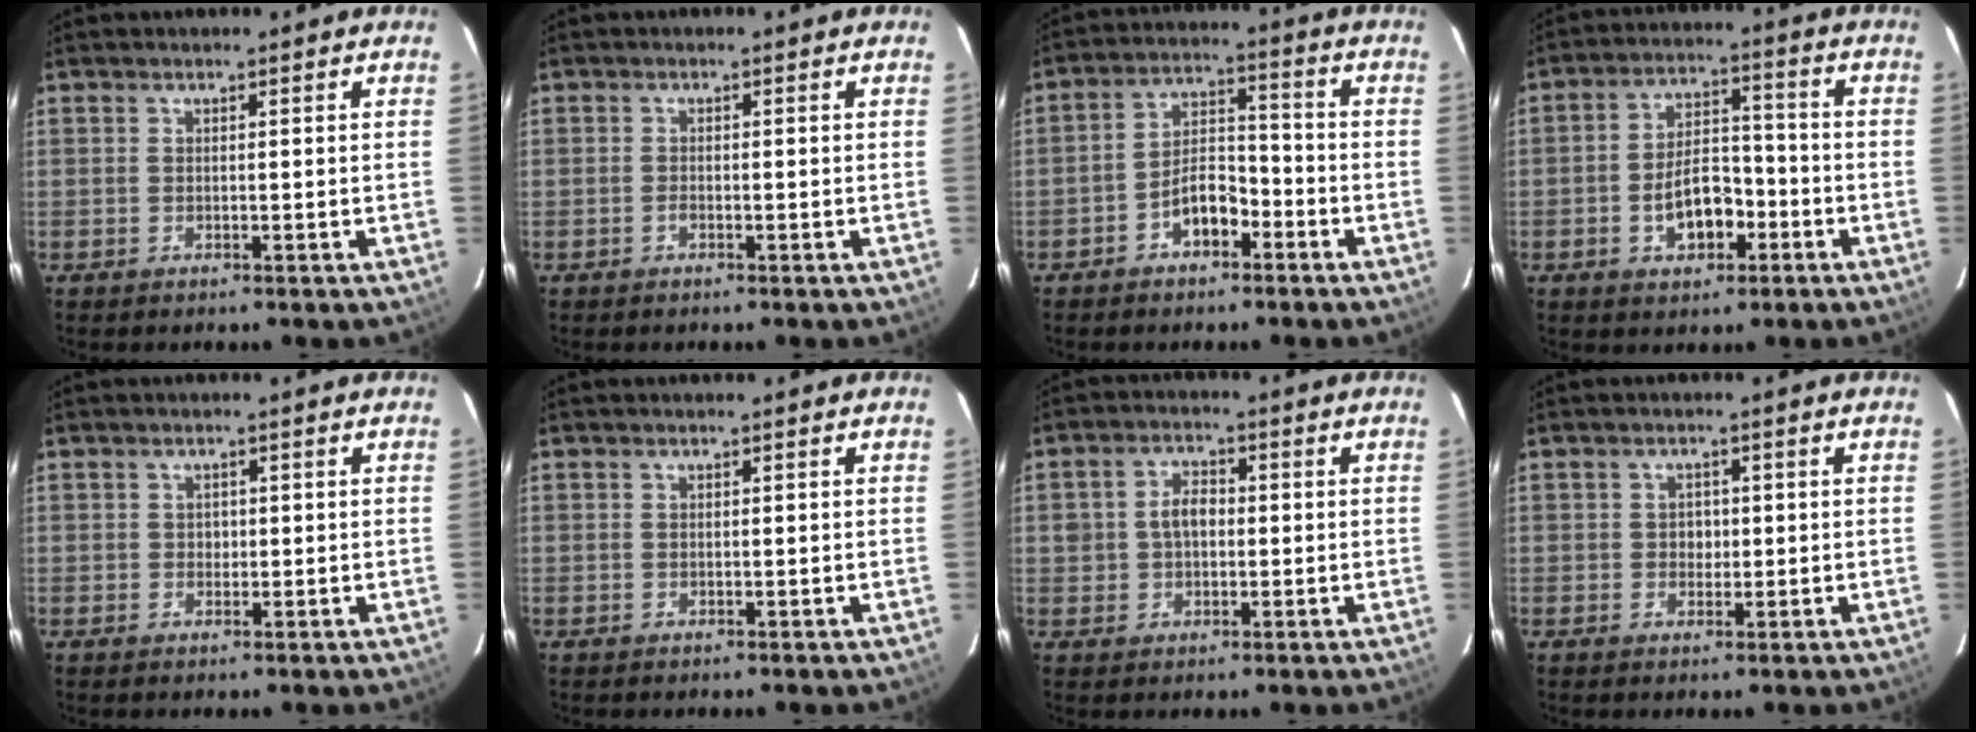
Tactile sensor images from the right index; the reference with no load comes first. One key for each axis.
{"total": 0.6, "fx": -0.4, "fy": 0.2, "fz": 0.3, "tx": -0.005, "ty": 0.000, "tz": -0.009}
{"total": 6.8, "fx": -3.9, "fy": 3.6, "fz": 4.2, "tx": -0.081, "ty": 0.025, "tz": -0.062}
{"total": 8.8, "fx": -3.5, "fy": 5.0, "fz": 6.3, "tx": -0.120, "ty": 0.021, "tz": -0.047}
{"total": 1.2, "fx": -0.1, "fy": 1.2, "fz": 0.2, "tx": 0.000, "ty": 0.003, "tz": 0.000}
{"total": 0.0}
{"total": 4.8, "fx": 0.0, "fy": 3.7, "fz": 3.0, "tx": -0.056, "ty": 0.014, "tz": 0.005}
{"total": 2.0, "fx": -0.1, "fy": 1.9, "fz": 0.7, "tx": -0.010, "ty": 0.006, "tz": -0.002}